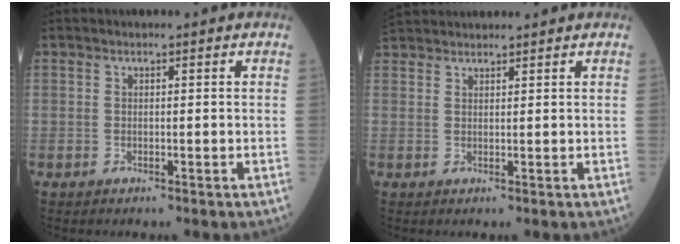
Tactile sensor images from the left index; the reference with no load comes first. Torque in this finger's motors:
{"motor_torque": [0.32, -0.24, 0.16, 0.03]}